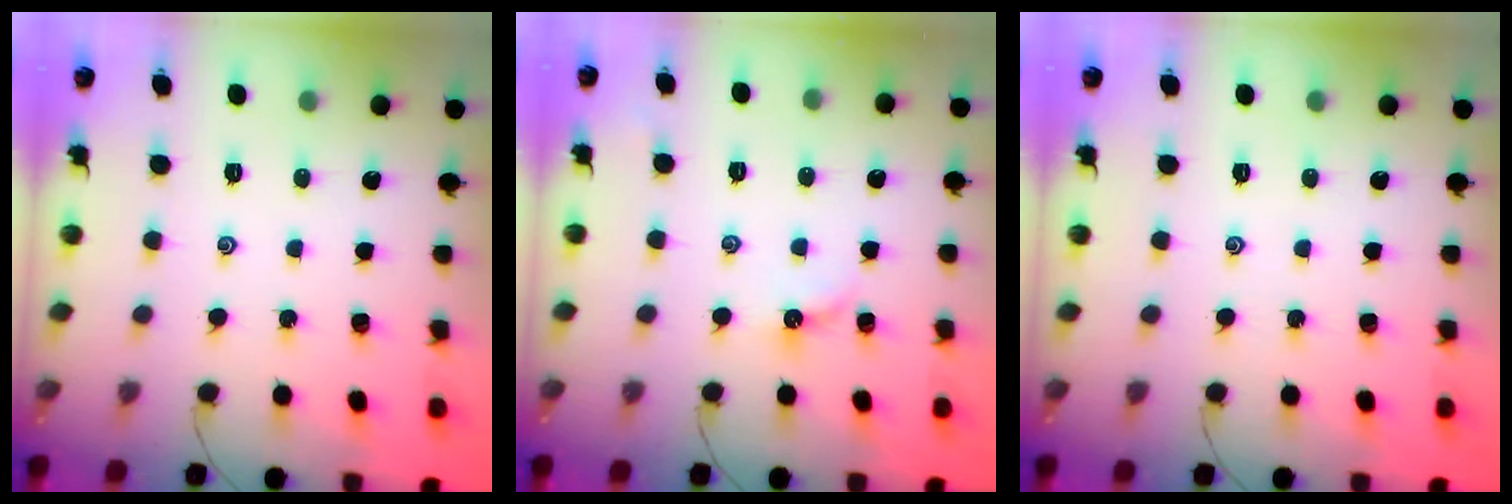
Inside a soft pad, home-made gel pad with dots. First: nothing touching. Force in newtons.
{"total": 3.6, "press": 3.6, "slide": 0.3}
{"total": 0.0}